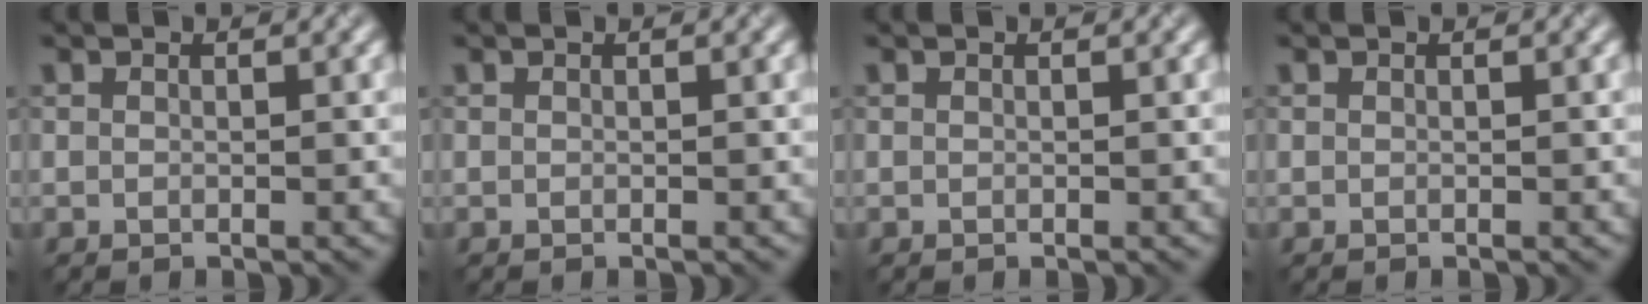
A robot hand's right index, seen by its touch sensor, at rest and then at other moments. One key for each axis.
{"total": 0.0}
{"total": 0.0}
{"total": 0.0}